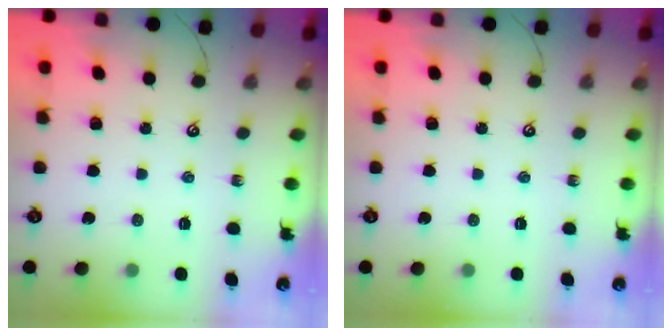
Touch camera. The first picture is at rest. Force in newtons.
{"total": 0.0}